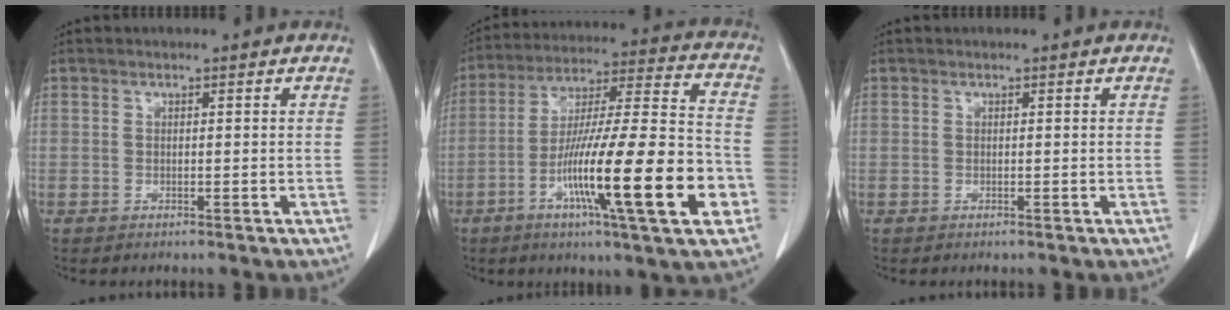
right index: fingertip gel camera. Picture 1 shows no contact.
{"total": 22.6, "force": [-7.7, 1.3, 21.2], "torque": [-0.336, -0.018, -0.128]}
{"total": 0.0}